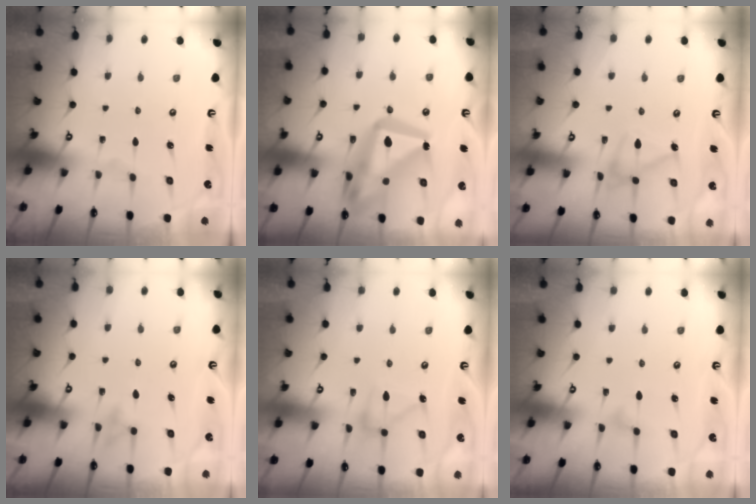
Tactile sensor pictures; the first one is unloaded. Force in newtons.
{"total": 21.5, "press": 21.4, "slide": 2.5}
{"total": 12.8, "press": 12.8, "slide": 0.5}
{"total": 7.9, "press": 7.8, "slide": 0.8}
{"total": 11.4, "press": 11.4, "slide": 0.7}
{"total": 4.7, "press": 4.7, "slide": 0.3}